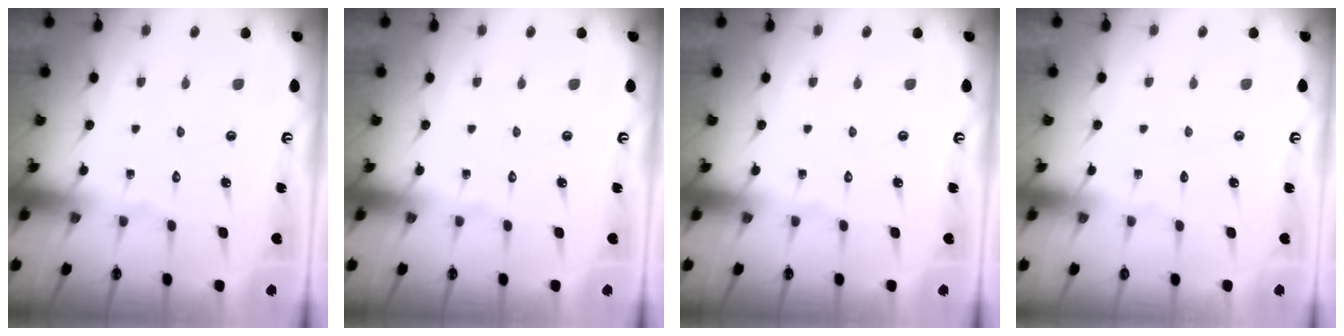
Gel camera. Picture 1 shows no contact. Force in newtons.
{"total": 0.0}
{"total": 0.0}
{"total": 0.0}